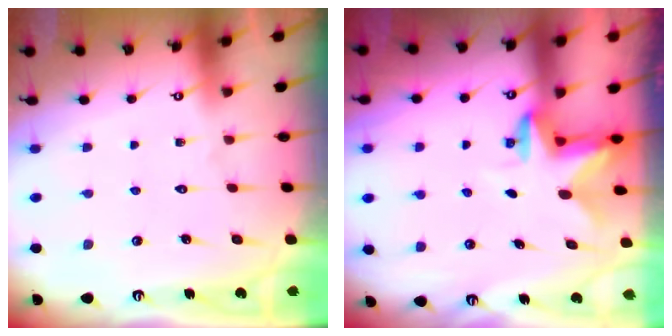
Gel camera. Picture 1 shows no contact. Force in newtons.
{"total": 2.6, "press": 2.5, "slide": 0.5}